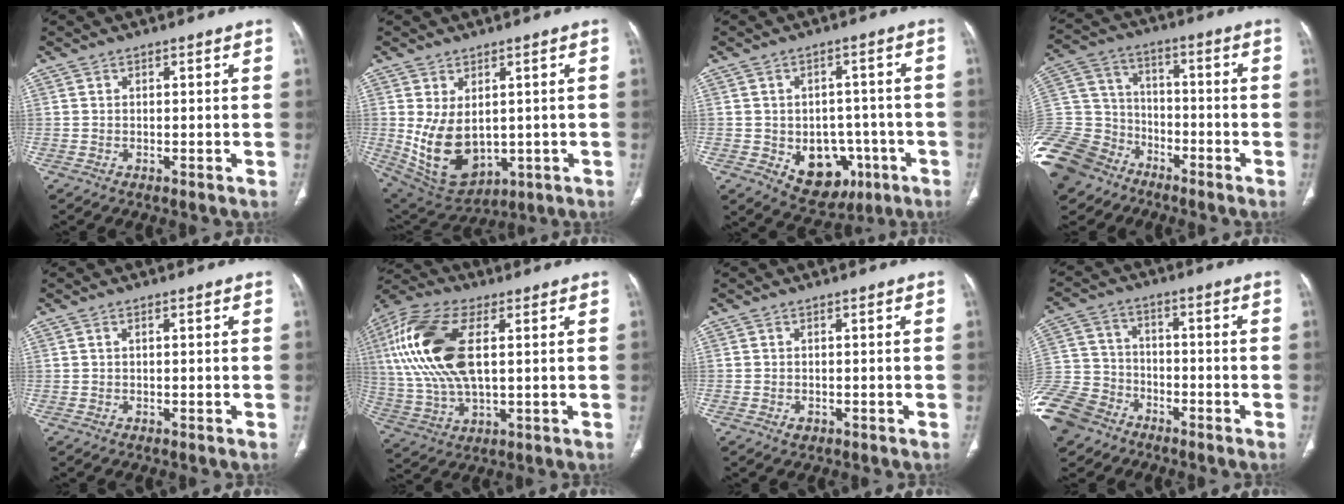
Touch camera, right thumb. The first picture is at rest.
{"total": 12.6, "force": [0.0, 8.2, 9.5], "torque": [-0.158, -0.012, 0.035]}
{"total": 12.0, "force": [-4.1, 8.9, 6.9], "torque": [-0.056, 0.025, -0.040]}
{"total": 22.7, "force": [-13.9, 15.7, 8.7], "torque": [-0.237, 0.048, -0.251]}
{"total": 0.6, "force": [0.2, 0.2, 0.5], "torque": [-0.011, 0.002, 0.001]}
{"total": 20.1, "force": [4.2, 9.7, 17.1], "torque": [-0.377, 0.004, 0.077]}
{"total": 1.1, "force": [-0.5, 0.8, 0.5], "torque": [-0.005, 0.002, -0.005]}
{"total": 14.8, "force": [-9.7, 10.1, 4.6], "torque": [-0.115, 0.041, -0.184]}